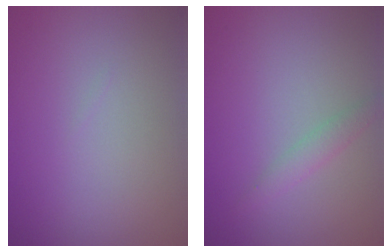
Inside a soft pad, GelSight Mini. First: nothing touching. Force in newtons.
{"total": 1.3, "press": 1.3, "slide": 0.0}